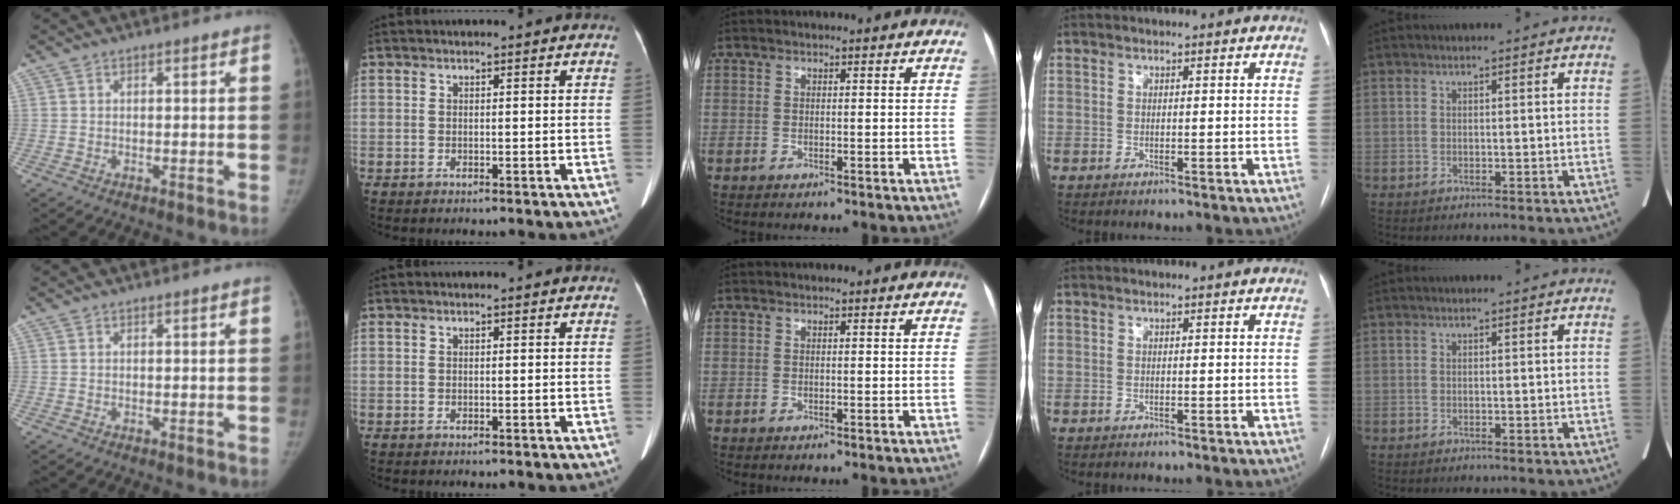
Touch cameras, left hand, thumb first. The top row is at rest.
{}